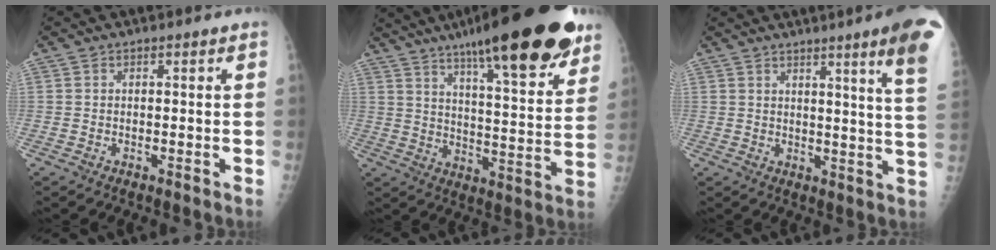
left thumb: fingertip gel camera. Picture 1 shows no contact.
{"total": 26.0, "force": [17.5, 5.4, 18.5], "torque": [-0.251, -0.054, 0.259]}
{"total": 13.2, "force": [8.0, -0.3, 10.5], "torque": [-0.127, -0.044, 0.082]}